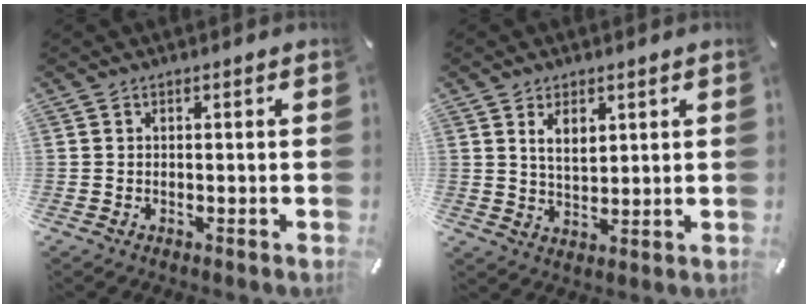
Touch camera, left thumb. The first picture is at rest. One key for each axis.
{"total": 5.2, "fx": 2.6, "fy": 3.0, "fz": 3.4, "tx": -0.059, "ty": -0.004, "tz": 0.044}